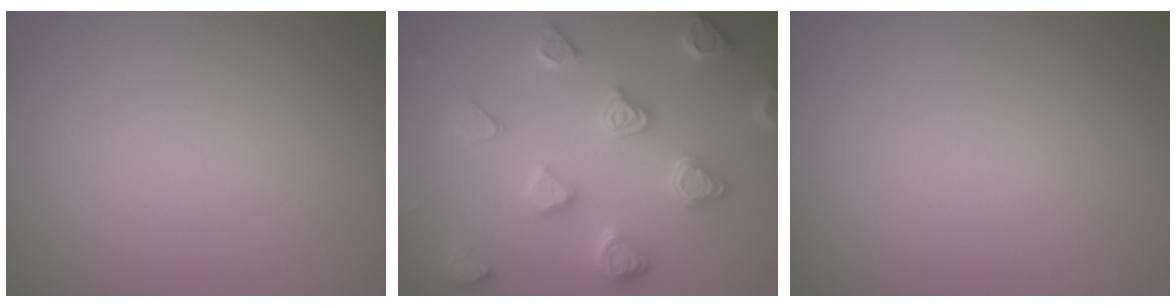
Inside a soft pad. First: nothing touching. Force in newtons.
{"total": 4.6, "press": 4.1, "slide": 2.1}
{"total": 0.0}